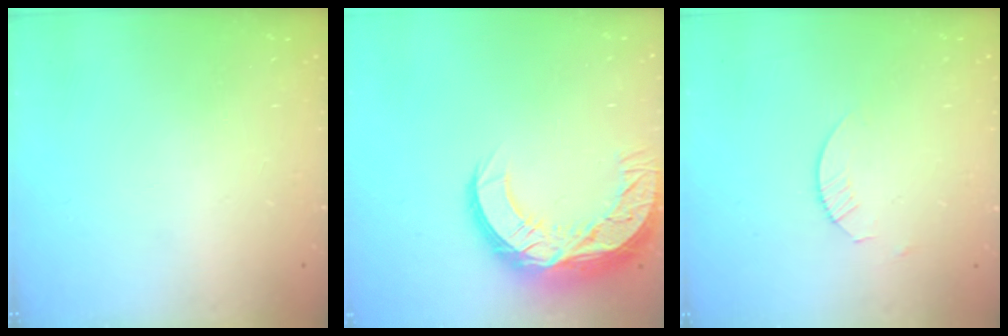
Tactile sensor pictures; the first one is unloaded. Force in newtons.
{"total": 16.0, "press": 16.0, "slide": 1.3}
{"total": 1.8, "press": 1.8, "slide": 0.2}